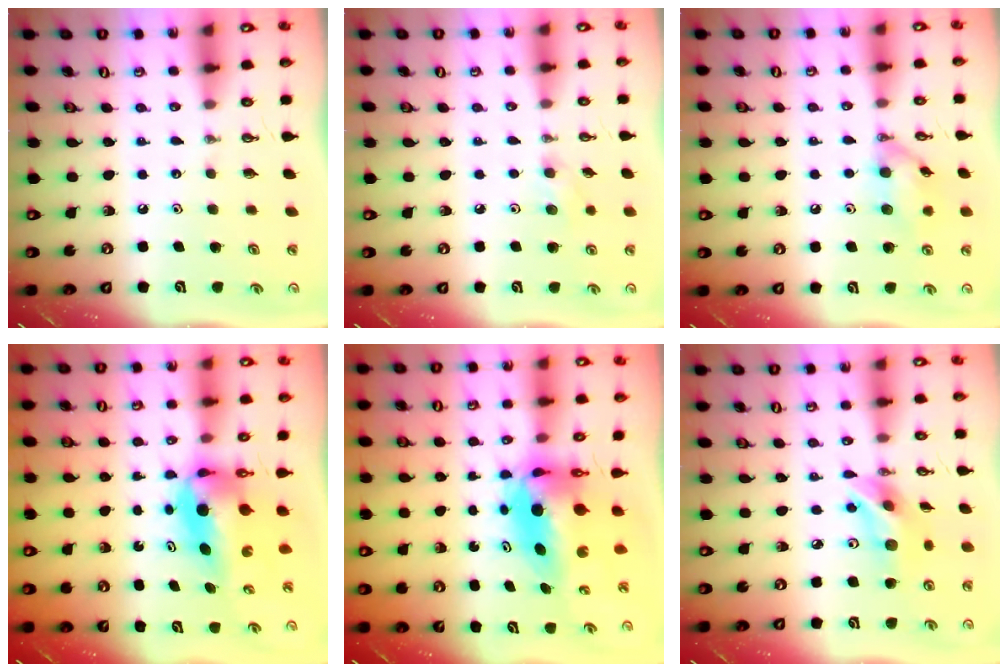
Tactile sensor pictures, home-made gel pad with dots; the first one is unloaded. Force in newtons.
{"total": 7.2, "press": 6.8, "slide": 2.1}
{"total": 11.2, "press": 11.2, "slide": 0.3}
{"total": 7.3, "press": 6.7, "slide": 2.8}
{"total": 8.8, "press": 8.6, "slide": 1.7}
{"total": 13.4, "press": 13.0, "slide": 3.3}